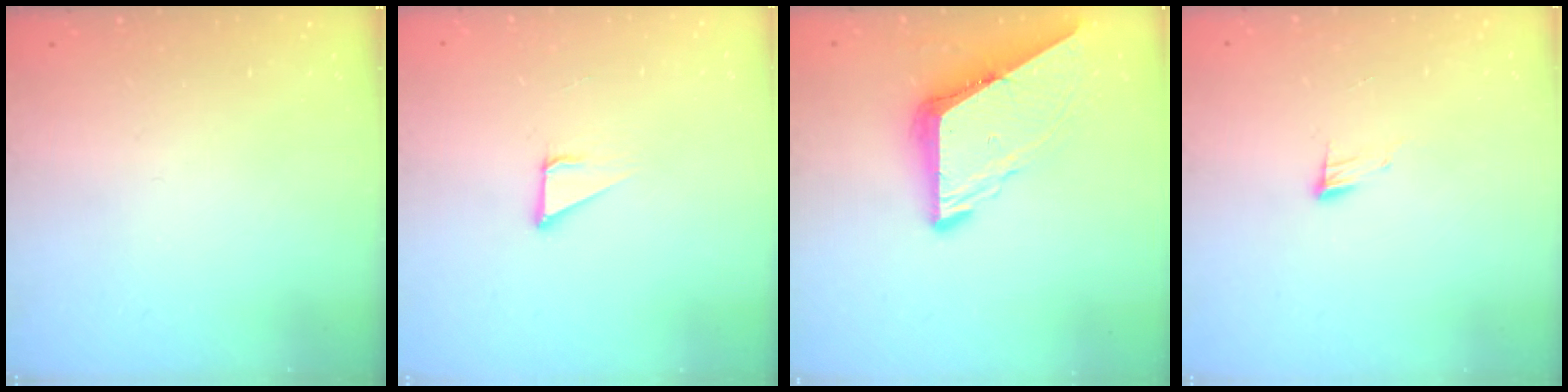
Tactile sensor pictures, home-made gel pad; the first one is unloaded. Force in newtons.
{"total": 3.2, "press": 3.2, "slide": 0.2}
{"total": 9.9, "press": 9.9, "slide": 1.1}
{"total": 5.1, "press": 5.1, "slide": 0.5}